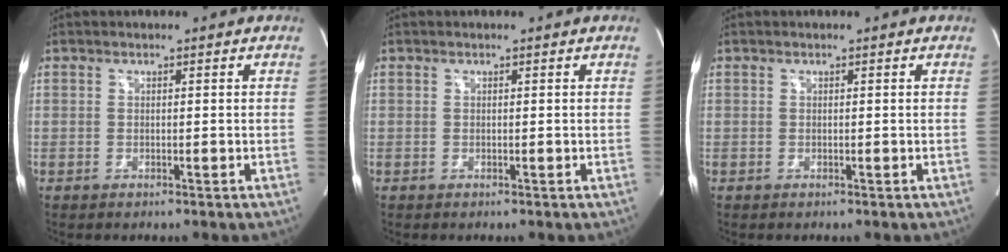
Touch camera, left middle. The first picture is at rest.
{"total": 0.0}
{"total": 0.0}